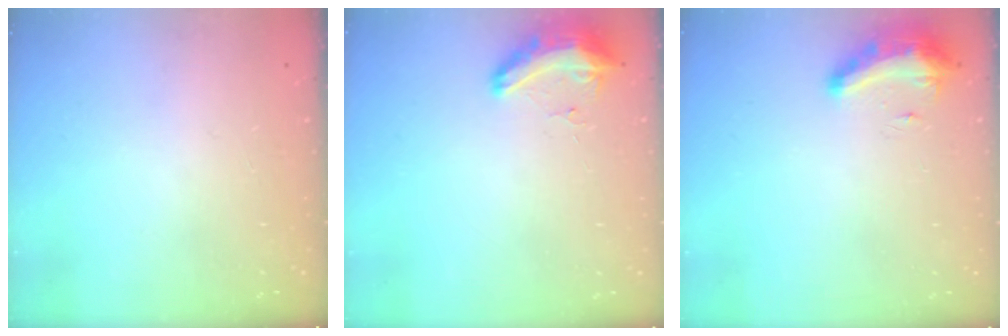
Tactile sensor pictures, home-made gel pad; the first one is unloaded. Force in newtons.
{"total": 8.8, "press": 8.6, "slide": 1.7}
{"total": 19.6, "press": 13.3, "slide": 14.5}